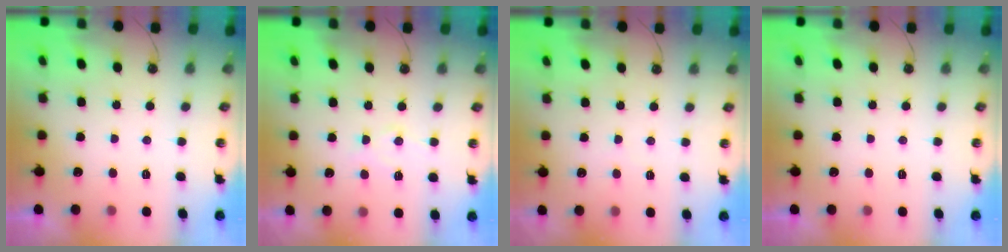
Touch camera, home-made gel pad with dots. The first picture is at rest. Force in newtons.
{"total": 7.1, "press": 7.1, "slide": 0.4}
{"total": 2.1, "press": 2.0, "slide": 0.4}
{"total": 0.0}